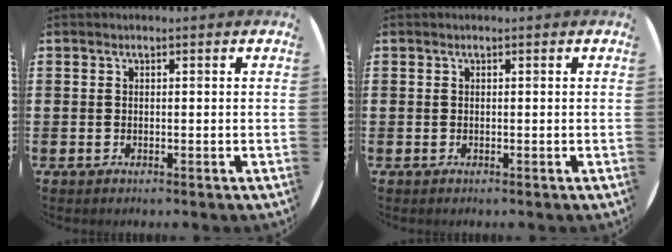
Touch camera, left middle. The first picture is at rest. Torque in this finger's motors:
{"motor_torque": [-0.07, 0.06, 0.00, 0.00]}